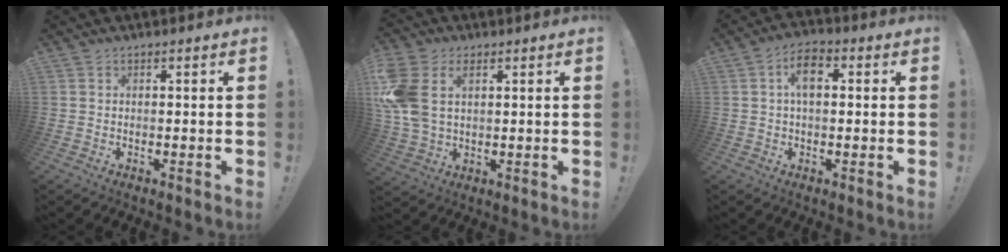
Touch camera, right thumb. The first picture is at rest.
{"total": 11.2, "force": [3.7, 7.5, 7.5], "torque": [-0.156, -0.009, 0.074]}
{"total": 7.1, "force": [1.1, 4.1, 5.6], "torque": [-0.091, 0.014, 0.020]}